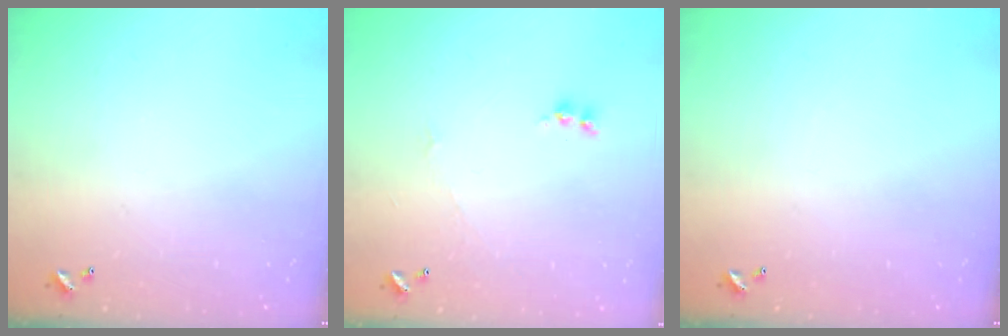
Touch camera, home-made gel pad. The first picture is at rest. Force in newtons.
{"total": 1.6, "press": 1.5, "slide": 0.4}
{"total": 0.0}